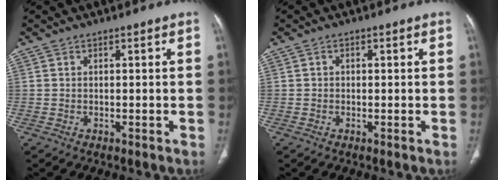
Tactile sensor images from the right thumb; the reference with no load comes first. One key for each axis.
{"total": 0.7, "fx": 0.1, "fy": 0.6, "fz": 0.3, "tx": -0.001, "ty": 0.002, "tz": -0.002}